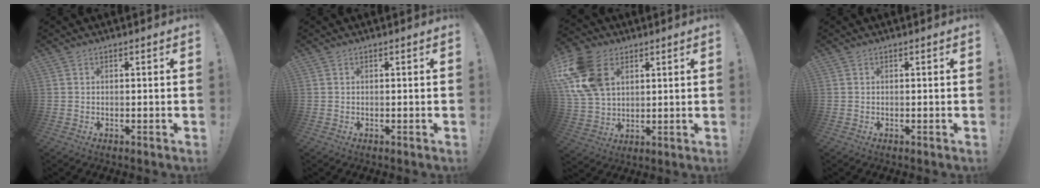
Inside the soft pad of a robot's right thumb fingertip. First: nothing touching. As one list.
[{"total": 0.0}, {"total": 17.7, "force": [6.5, 12.6, 10.6], "torque": [-0.211, -0.023, 0.124]}, {"total": 0.0}]